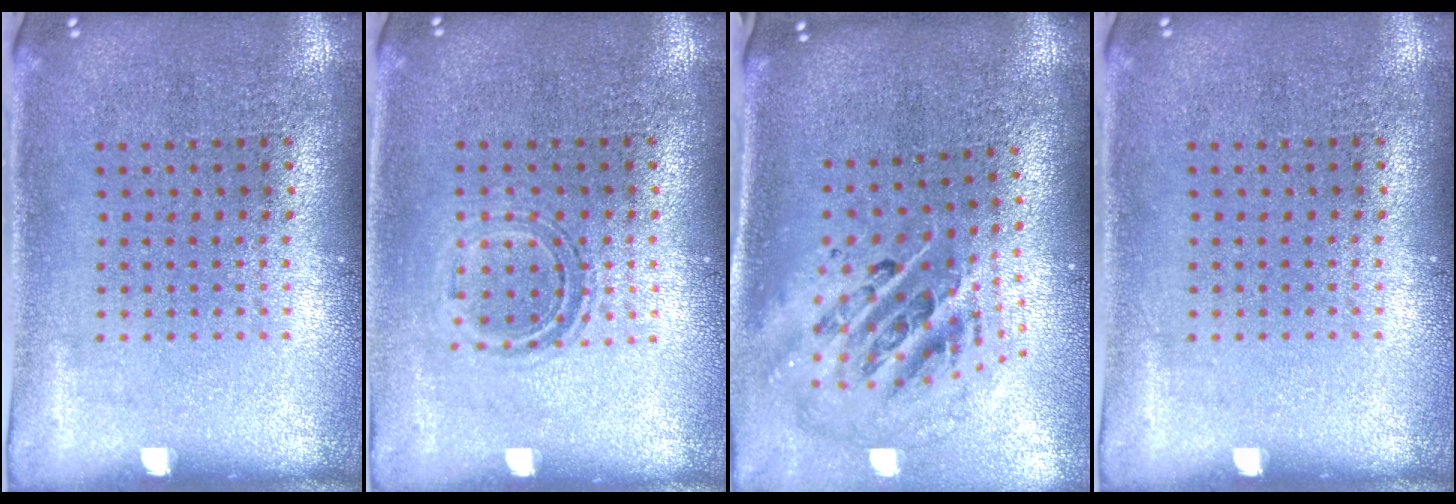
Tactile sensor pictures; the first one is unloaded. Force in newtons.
{"total": 1.2, "press": 0.9, "slide": 0.7}
{"total": 2.9, "press": 1.9, "slide": 2.1}
{"total": 0.0}